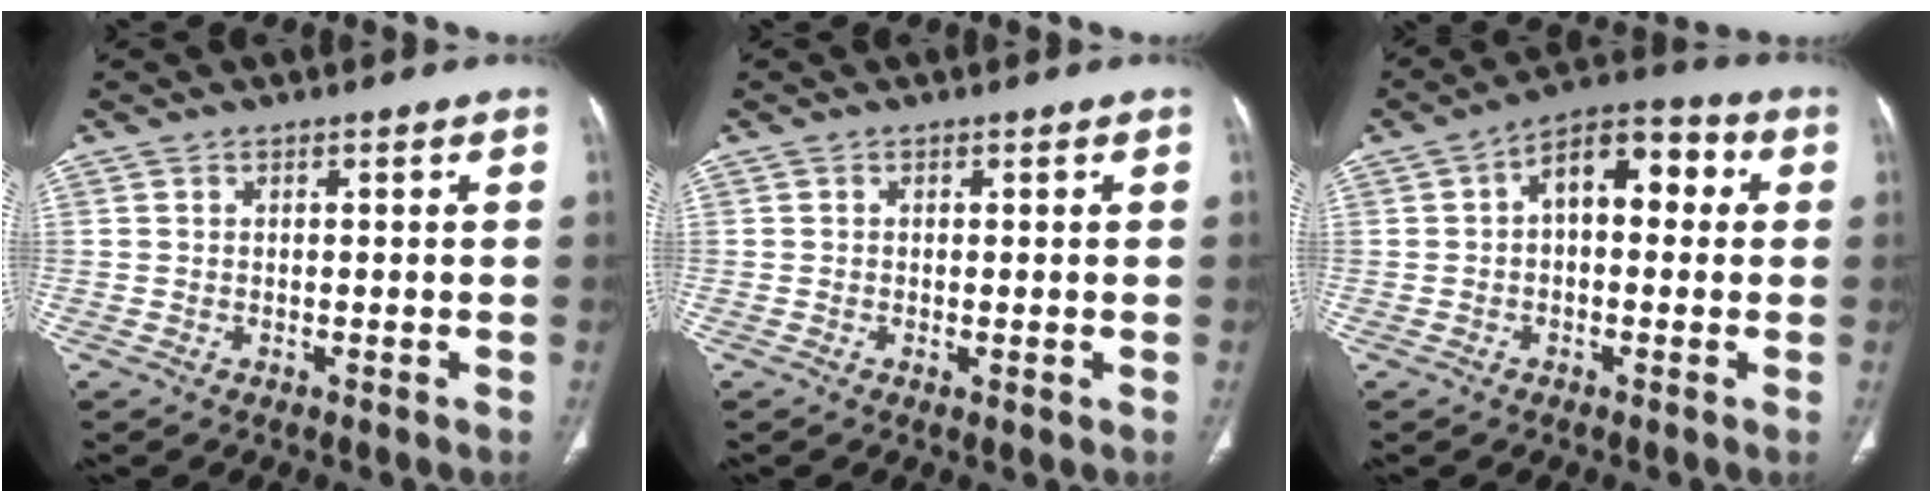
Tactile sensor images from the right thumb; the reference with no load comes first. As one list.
[{"total": 0.8, "force": [-0.1, 0.3, 0.7], "torque": [-0.017, -0.004, -0.003]}, {"total": 10.7, "force": [1.7, 6.0, 8.6], "torque": [-0.101, 0.035, 0.015]}]